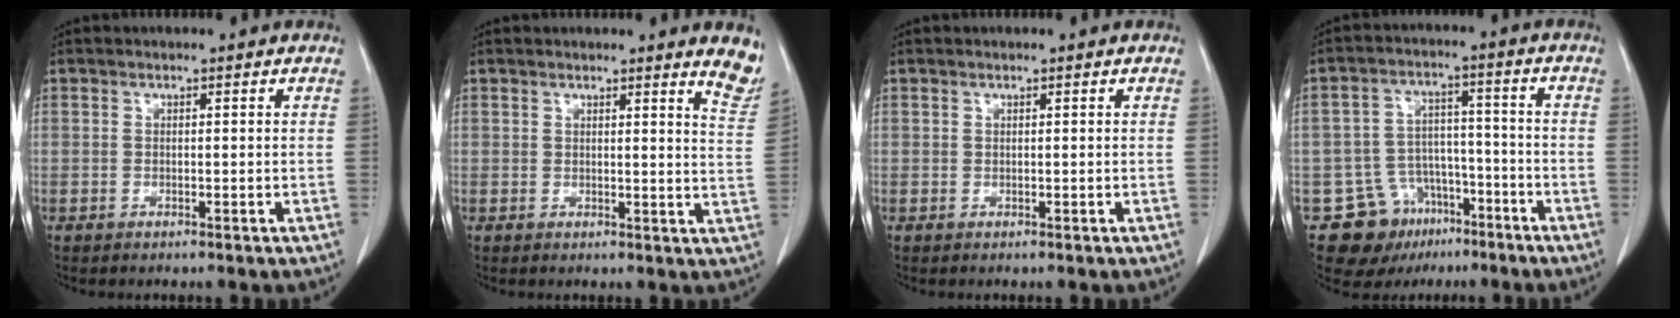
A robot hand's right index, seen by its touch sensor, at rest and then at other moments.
{"total": 5.3, "force": [4.6, 0.3, 2.5], "torque": [-0.022, -0.030, 0.028]}
{"total": 0.0}
{"total": 10.3, "force": [-6.2, 7.8, 2.8], "torque": [-0.048, 0.037, -0.087]}